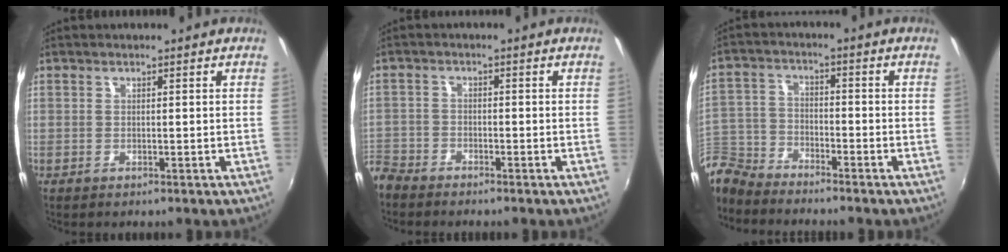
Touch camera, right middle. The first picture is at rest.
{"total": 6.2, "force": [-5.0, 3.5, 1.0], "torque": [-0.051, -0.004, -0.106]}
{"total": 9.0, "force": [-7.8, 3.9, 2.1], "torque": [-0.060, 0.010, -0.160]}